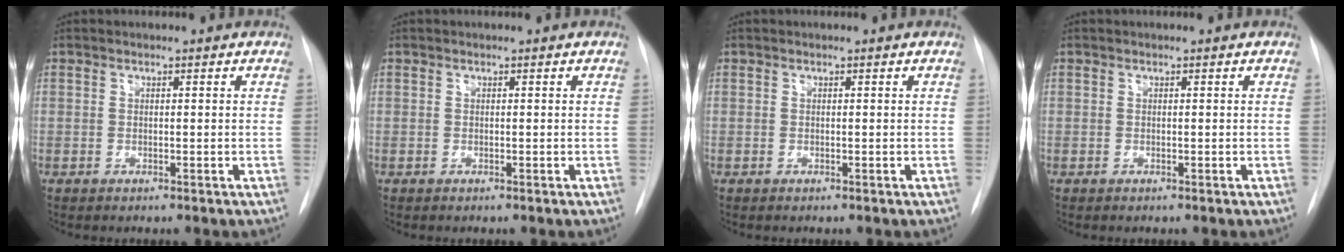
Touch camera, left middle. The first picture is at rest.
{"total": 0.0}
{"total": 0.0}
{"total": 0.0}